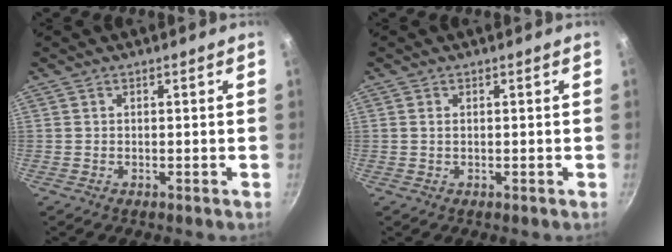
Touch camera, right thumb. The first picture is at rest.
{"total": 0.8, "force": [0.2, 0.4, 0.6], "torque": [-0.012, 0.000, 0.003]}